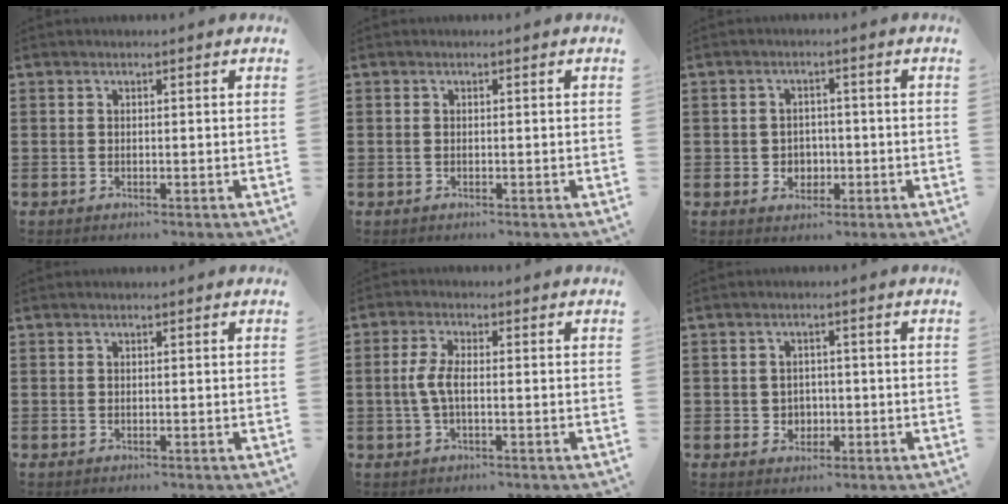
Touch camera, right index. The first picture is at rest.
{"total": 0.0}
{"total": 2.7, "force": [-0.6, 2.5, 0.9], "torque": [-0.026, 0.005, -0.016]}
{"total": 0.0}
{"total": 3.9, "force": [-0.4, 1.3, 3.7], "torque": [-0.096, -0.005, -0.019]}
{"total": 2.3, "force": [-0.4, 2.2, 0.7], "torque": [-0.022, 0.006, -0.012]}